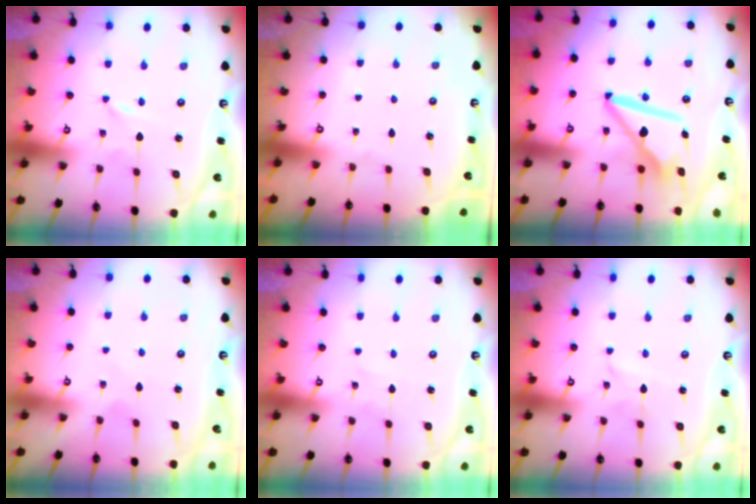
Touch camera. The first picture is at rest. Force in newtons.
{"total": 0.0}
{"total": 10.1, "press": 10.1, "slide": 0.9}
{"total": 2.6, "press": 2.6, "slide": 0.4}
{"total": 0.7, "press": 0.7, "slide": 0.0}
{"total": 2.3, "press": 2.3, "slide": 0.1}